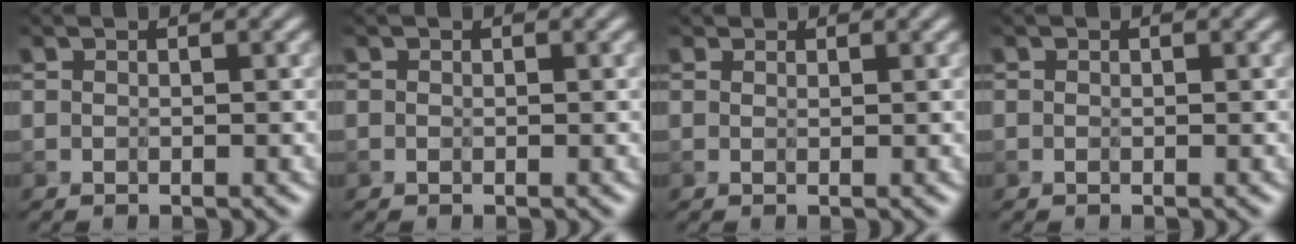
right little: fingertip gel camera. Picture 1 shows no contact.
{"total": 0.0}
{"total": 0.7, "force": [0.6, 0.3, 0.1], "torque": [0.001, -0.004, 0.005]}
{"total": 0.0}